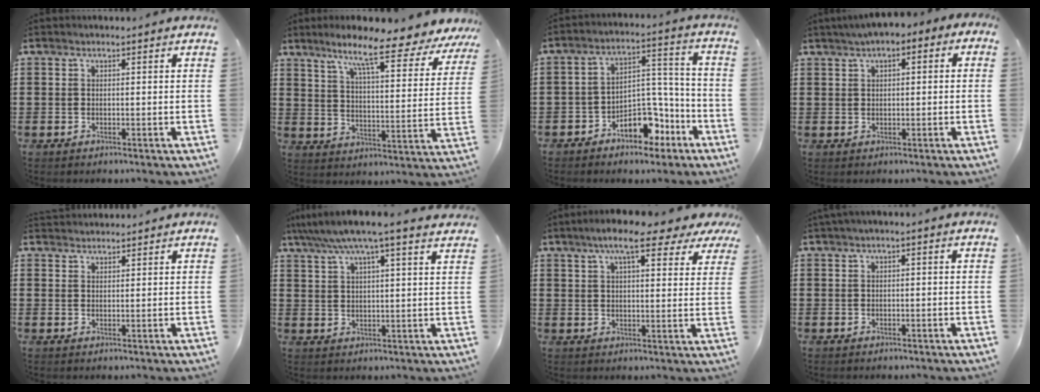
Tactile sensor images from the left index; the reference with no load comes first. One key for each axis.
{"total": 10.3, "fx": 7.9, "fy": 0.5, "fz": 6.5, "tx": -0.138, "ty": -0.047, "tz": 0.124}
{"total": 8.0, "fx": -5.2, "fy": 4.3, "fz": 4.2, "tx": -0.066, "ty": 0.029, "tz": -0.093}
{"total": 2.2, "fx": 0.5, "fy": 1.1, "fz": 1.8, "tx": -0.037, "ty": 0.008, "tz": 0.007}
{"total": 1.8, "fx": 1.8, "fy": 0.2, "fz": 0.0, "tx": -0.003, "ty": 0.001, "tz": 0.036}
{"total": 7.1, "fx": 5.6, "fy": -0.1, "fz": 4.3, "tx": -0.101, "ty": -0.019, "tz": 0.096}
{"total": 9.1, "fx": 6.4, "fy": 2.2, "fz": 6.2, "tx": -0.110, "ty": -0.008, "tz": 0.108}
{"total": 0.9, "fx": -0.1, "fy": 0.0, "fz": 0.8, "tx": -0.011, "ty": -0.004, "tz": -0.002}